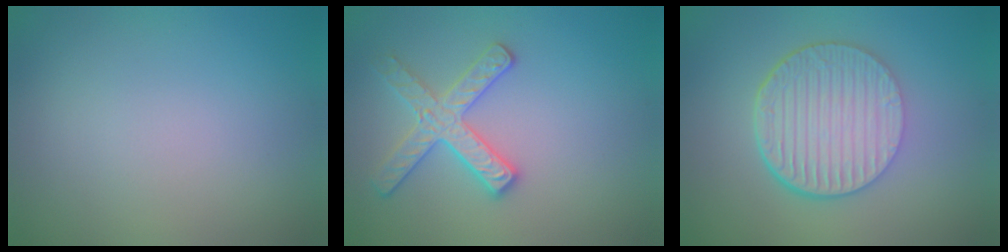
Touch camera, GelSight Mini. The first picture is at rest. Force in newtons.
{"total": 2.9, "press": 2.9, "slide": 0.4}
{"total": 6.6, "press": 4.6, "slide": 4.8}